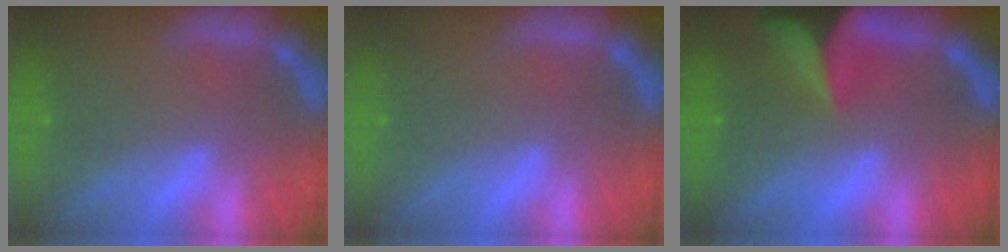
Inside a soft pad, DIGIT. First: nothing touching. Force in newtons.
{"total": 0.0}
{"total": 9.4}